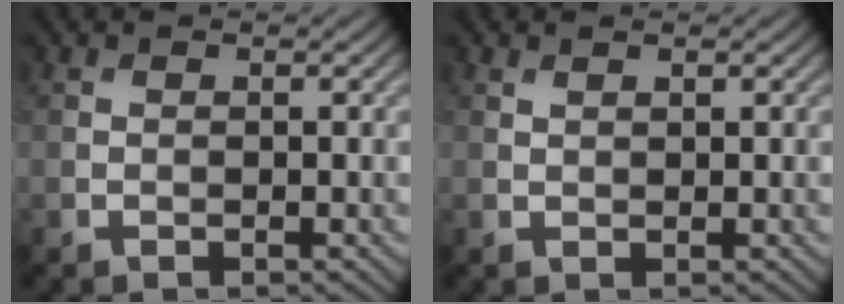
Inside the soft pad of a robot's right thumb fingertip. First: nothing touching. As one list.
[{"total": 0.6, "force": [0.5, 0.1, 0.3], "torque": [-0.005, 0.002, 0.011]}]